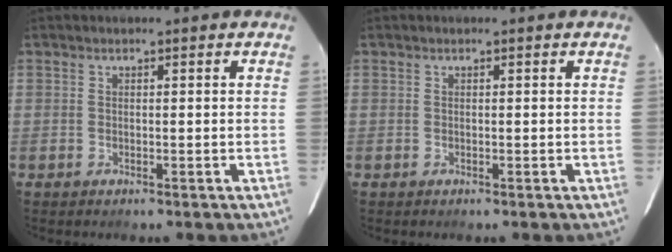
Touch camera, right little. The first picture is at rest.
{"total": 0.0}